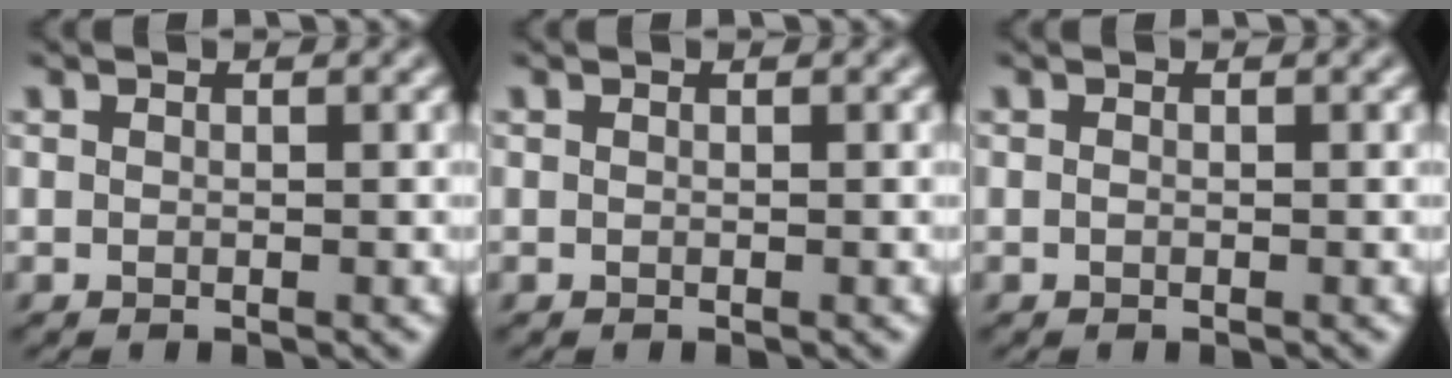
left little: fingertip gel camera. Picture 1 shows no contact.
{"total": 0.0}
{"total": 0.0}